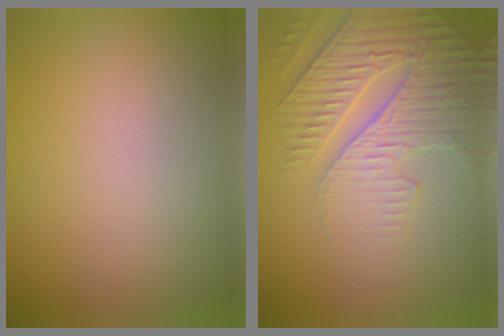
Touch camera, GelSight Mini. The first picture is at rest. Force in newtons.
{"total": 4.3, "press": 4.1, "slide": 1.5}